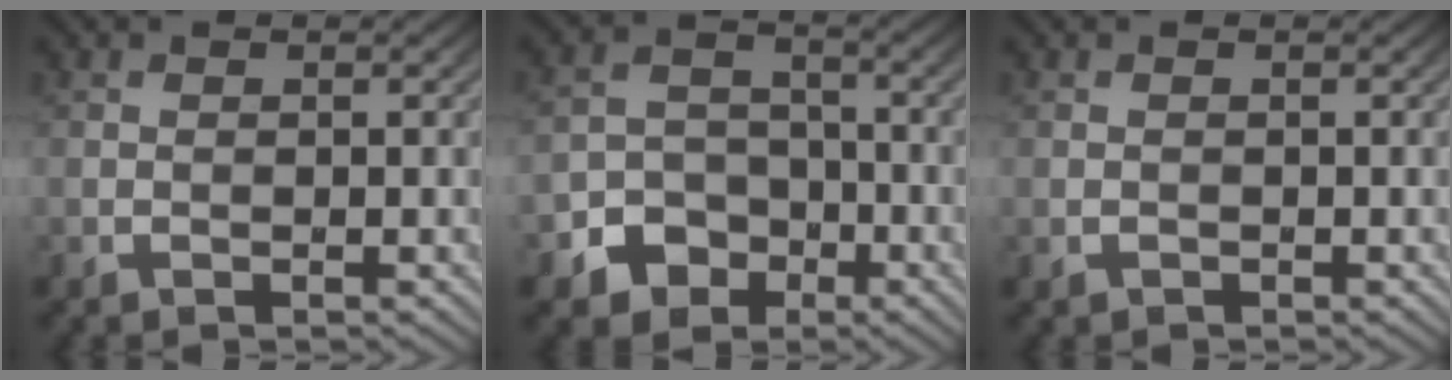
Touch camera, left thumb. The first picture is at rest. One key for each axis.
{"total": 4.9, "fx": -2.7, "fy": 3.9, "fz": 1.3, "tx": -0.020, "ty": 0.001, "tz": -0.061}
{"total": 0.0}